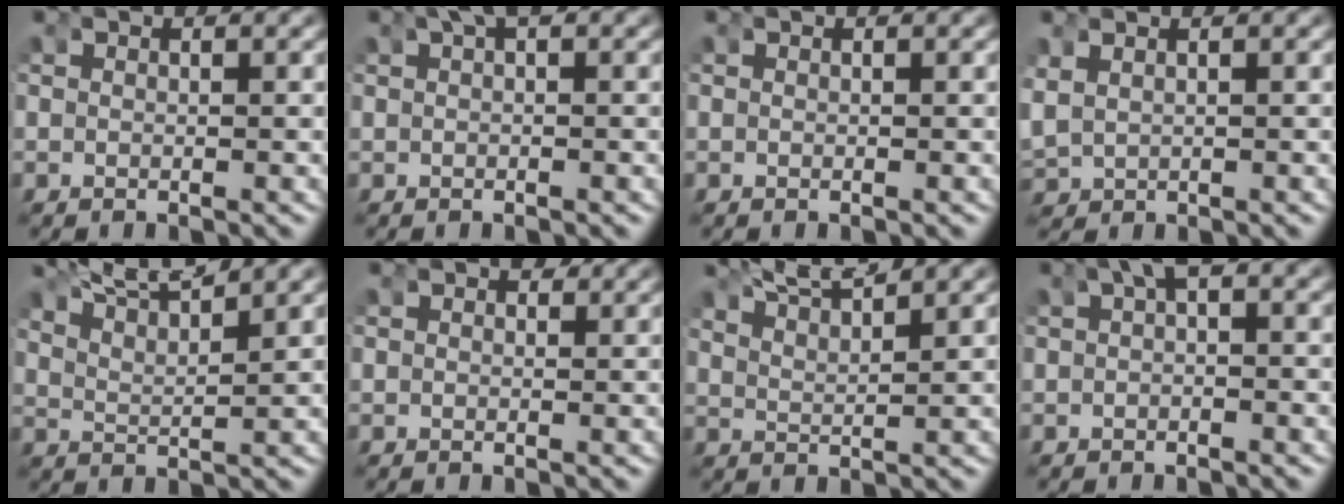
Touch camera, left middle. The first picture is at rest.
{"total": 1.4, "force": [0.7, 0.5, 1.0], "torque": [-0.019, 0.008, 0.009]}
{"total": 0.0}
{"total": 2.3, "force": [0.4, 1.9, 1.1], "torque": [-0.041, -0.005, 0.018]}
{"total": 7.2, "force": [5.9, 2.4, 3.4], "torque": [-0.066, 0.010, 0.091]}
{"total": 1.0, "force": [0.7, 0.6, 0.4], "torque": [-0.005, -0.003, 0.012]}
{"total": 5.9, "force": [4.8, 1.8, 2.9], "torque": [-0.055, 0.004, 0.078]}
{"total": 1.5, "force": [0.5, 0.6, 1.3], "torque": [-0.024, 0.006, 0.008]}